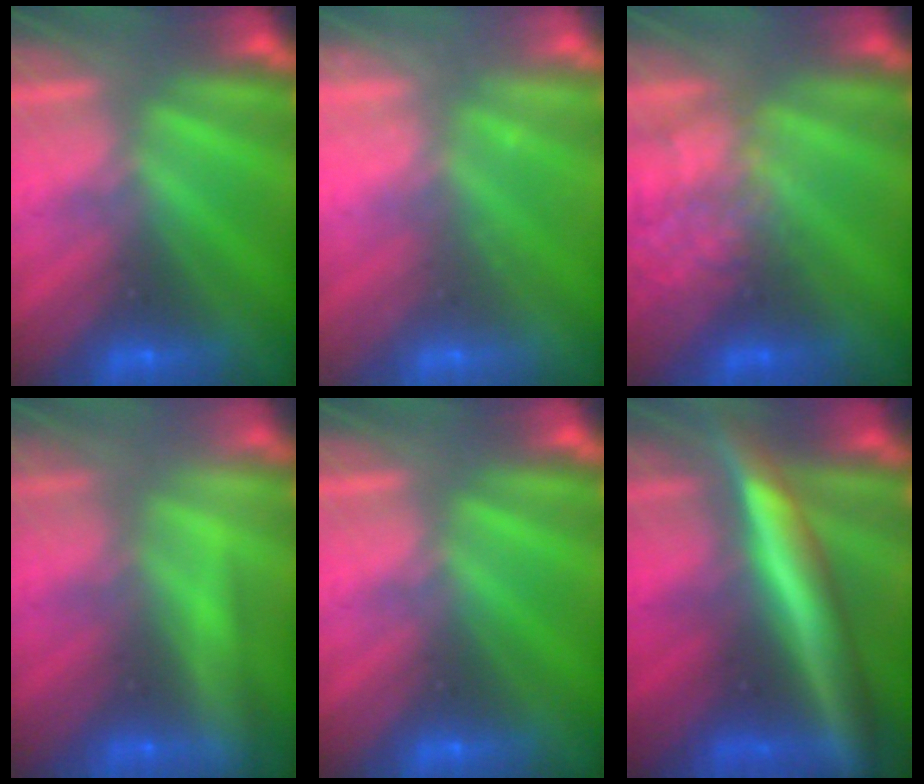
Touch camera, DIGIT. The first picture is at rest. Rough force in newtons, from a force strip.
{"total": 2.2}
{"total": 2.2}
{"total": 2.3}
{"total": 0.0}
{"total": 10.8}